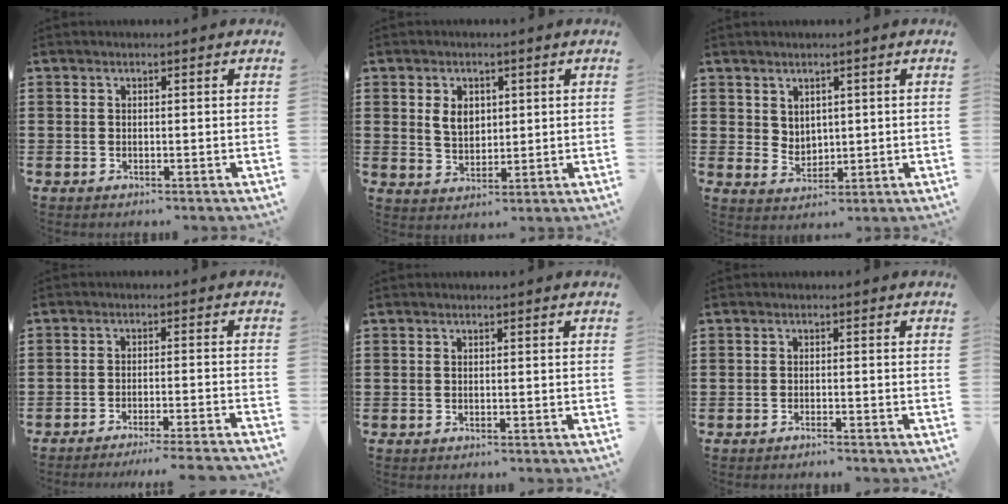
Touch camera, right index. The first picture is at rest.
{"total": 4.2, "force": [1.1, 3.1, 2.7], "torque": [-0.055, 0.009, 0.017]}
{"total": 3.3, "force": [2.4, 2.3, 0.3], "torque": [-0.016, 0.006, 0.046]}
{"total": 3.3, "force": [-3.1, -0.7, 0.9], "torque": [-0.016, -0.006, -0.063]}
{"total": 0.0}
{"total": 1.0, "force": [-1.0, -0.2, 0.2], "torque": [-0.006, -0.003, -0.020]}